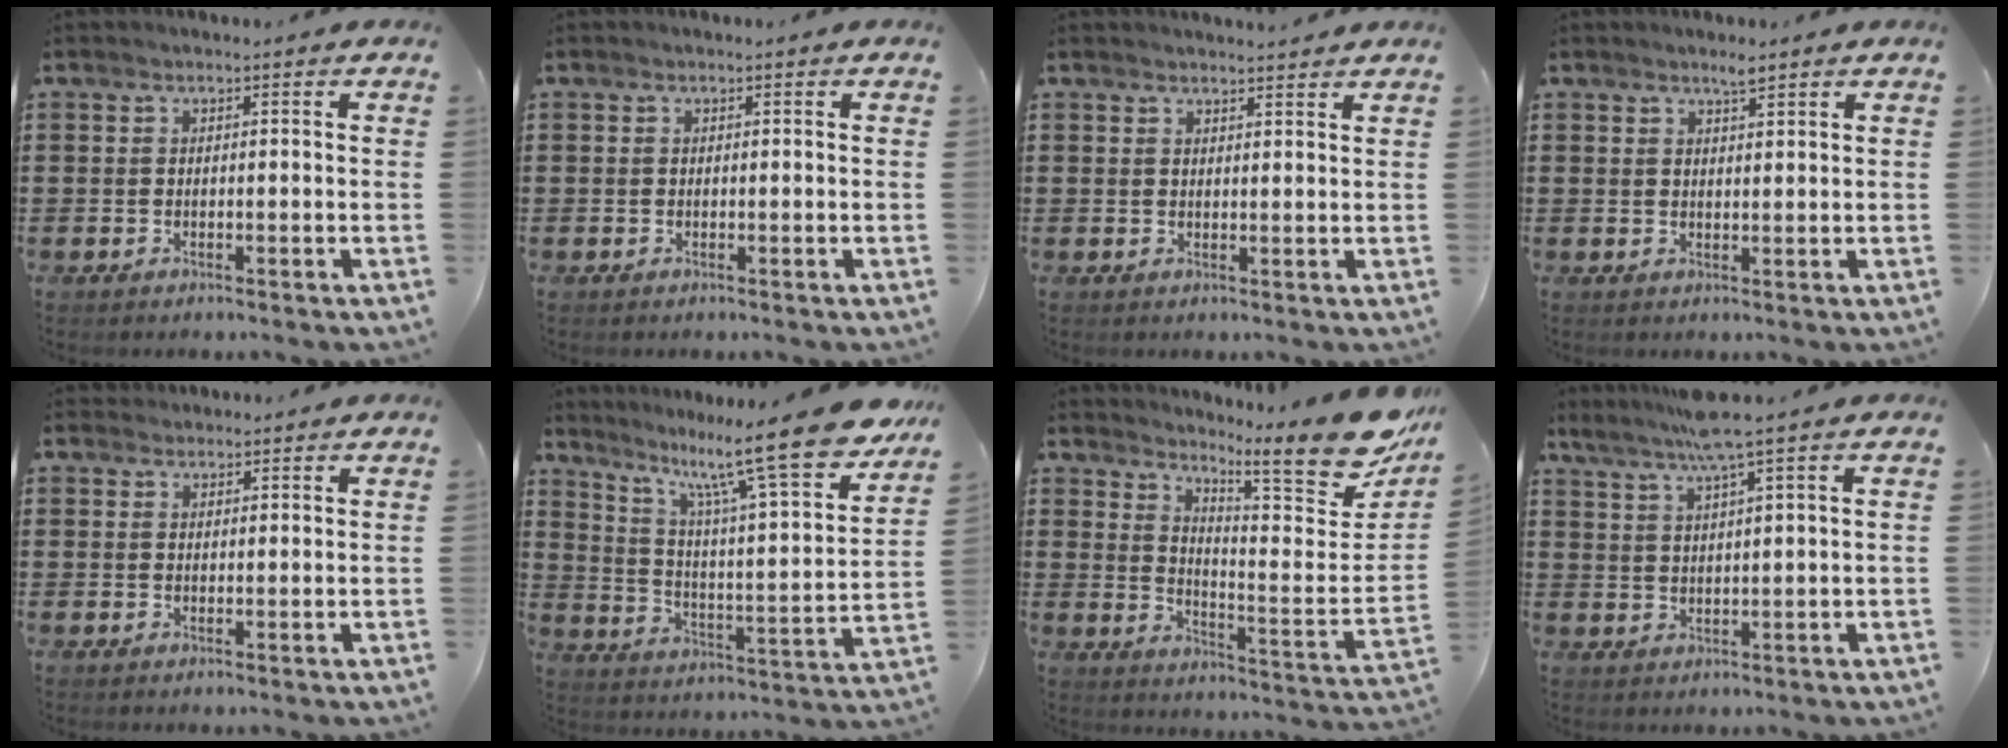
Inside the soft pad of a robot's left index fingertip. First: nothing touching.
{"total": 0.0}
{"total": 1.9, "force": [1.8, -0.1, 0.3], "torque": [-0.009, -0.001, 0.036]}
{"total": 2.2, "force": [1.8, 0.3, 1.2], "torque": [-0.025, 0.000, 0.033]}
{"total": 1.7, "force": [1.6, 0.6, 0.0], "torque": [-0.003, 0.004, 0.032]}
{"total": 15.4, "force": [12.3, 1.2, 9.2], "torque": [-0.175, -0.084, 0.198]}
{"total": 11.1, "force": [8.8, 1.0, 6.7], "torque": [-0.111, -0.077, 0.140]}
{"total": 4.9, "force": [3.9, -0.9, 2.9], "torque": [-0.067, -0.012, 0.066]}